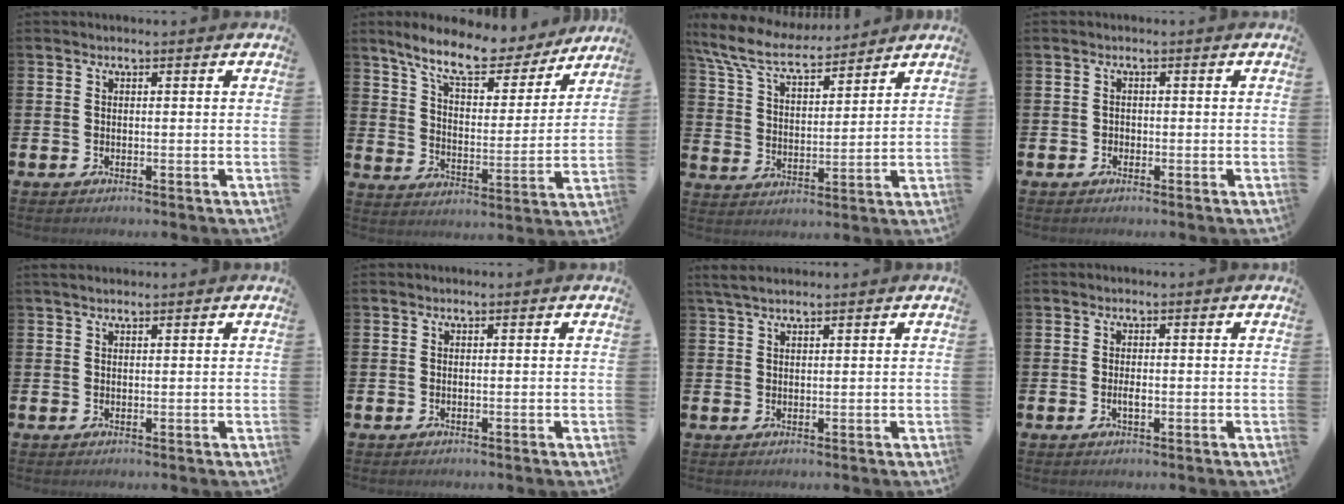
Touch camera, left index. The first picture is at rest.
{"total": 10.5, "force": [9.2, 3.0, 4.1], "torque": [-0.106, -0.055, 0.158]}
{"total": 8.3, "force": [7.5, 2.0, 3.0], "torque": [-0.089, -0.038, 0.134]}
{"total": 0.8, "force": [-0.3, 0.7, 0.1], "torque": [-0.004, 0.005, -0.008]}
{"total": 1.4, "force": [1.2, 0.4, 0.5], "torque": [-0.007, 0.003, 0.021]}
{"total": 0.0}
{"total": 2.6, "force": [2.1, 0.6, 1.3], "torque": [-0.025, -0.001, 0.039]}
{"total": 1.3, "force": [-0.2, 0.5, 1.2], "torque": [-0.027, 0.003, -0.004]}